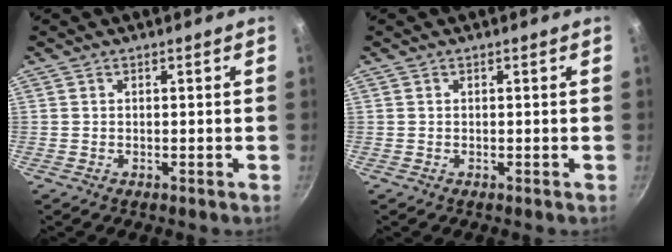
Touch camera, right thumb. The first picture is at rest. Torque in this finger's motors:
{"motor_torque": [0.02, -0.02, 0.14, 0.14, 0.00]}